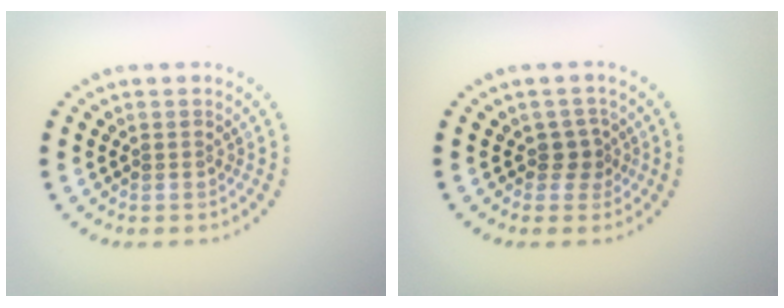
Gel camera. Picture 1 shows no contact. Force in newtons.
{"total": 1.6, "press": 1.2, "slide": 1.1}